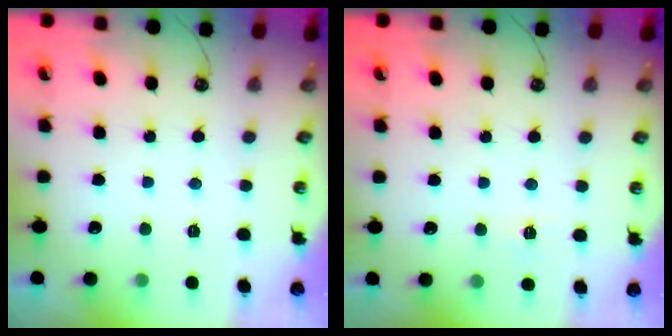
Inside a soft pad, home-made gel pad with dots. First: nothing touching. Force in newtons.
{"total": 3.9, "press": 3.8, "slide": 0.4}